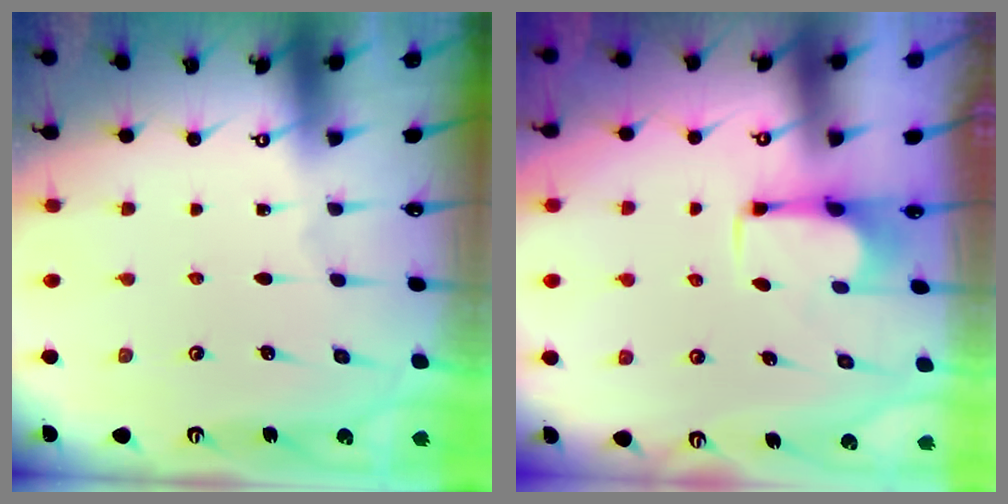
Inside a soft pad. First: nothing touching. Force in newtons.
{"total": 2.8, "press": 2.7, "slide": 0.9}